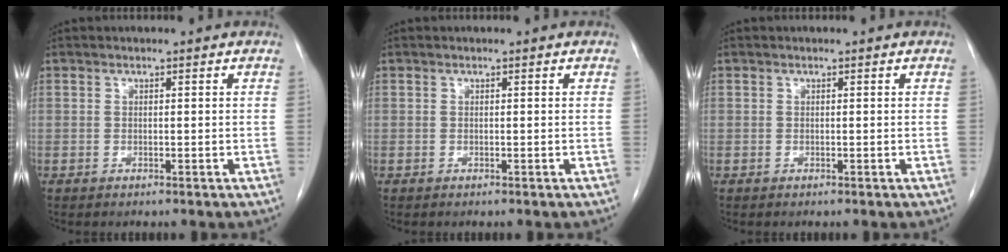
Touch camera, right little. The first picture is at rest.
{"total": 0.0}
{"total": 0.0}